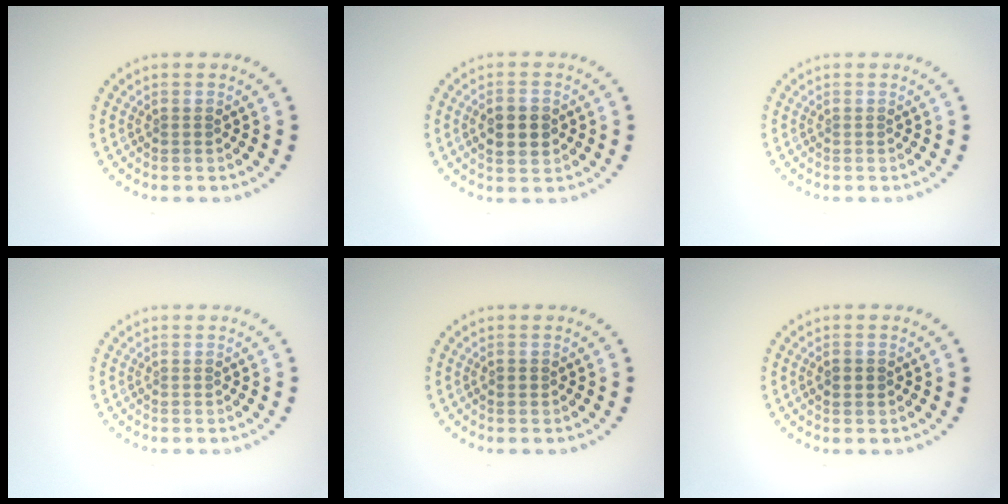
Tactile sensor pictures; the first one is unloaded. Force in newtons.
{"total": 3.0, "press": 3.0, "slide": 0.2}
{"total": 0.0}
{"total": 0.0}
{"total": 0.8, "press": 0.8, "slide": 0.1}
{"total": 1.8, "press": 1.8, "slide": 0.1}